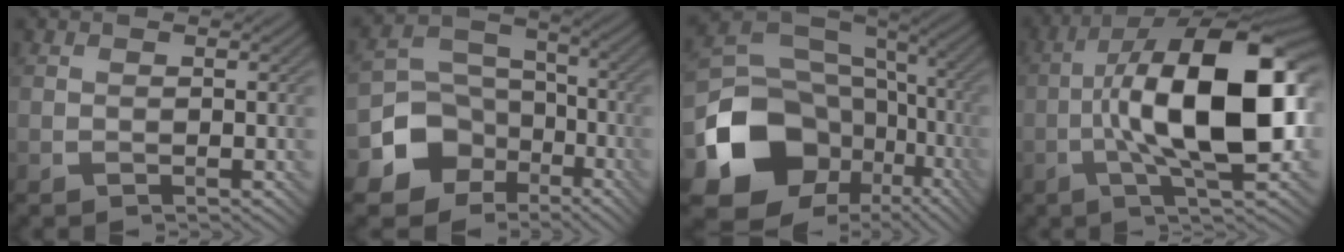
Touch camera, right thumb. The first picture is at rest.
{"total": 9.8, "force": [-4.7, 7.8, 3.5], "torque": [-0.088, -0.026, -0.098]}
{"total": 16.9, "force": [-5.5, 13.4, 8.7], "torque": [-0.193, -0.044, -0.085]}
{"total": 17.0, "force": [-1.2, 6.3, 15.8], "torque": [-0.256, 0.029, -0.028]}